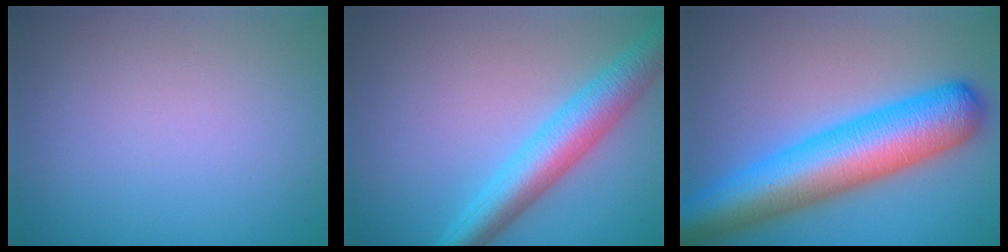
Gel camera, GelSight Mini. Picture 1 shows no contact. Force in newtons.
{"total": 5.8, "press": 5.8, "slide": 0.1}
{"total": 10.4, "press": 10.4, "slide": 0.2}